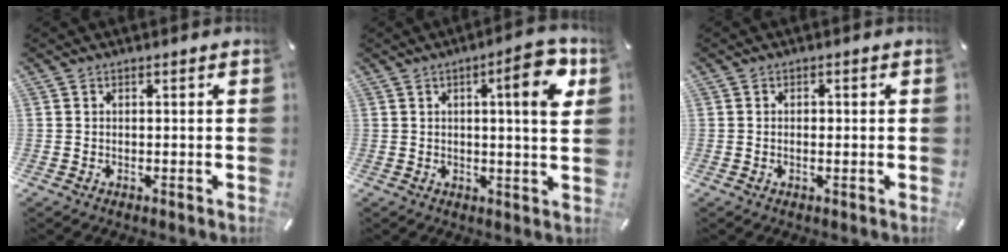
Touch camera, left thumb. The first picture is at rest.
{"total": 11.1, "force": [4.1, 2.2, 10.1], "torque": [-0.128, -0.019, 0.055]}
{"total": 1.0, "force": [-0.1, 0.5, 0.9], "torque": [-0.020, -0.002, -0.001]}